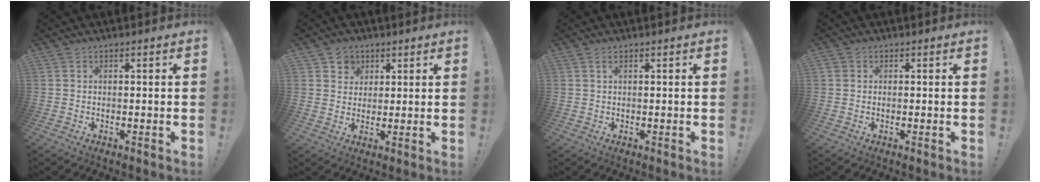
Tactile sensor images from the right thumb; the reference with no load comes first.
{"total": 4.9, "force": [2.2, 4.3, 0.6], "torque": [-0.002, -0.014, 0.040]}
{"total": 0.9, "force": [0.4, 0.0, 0.8], "torque": [-0.017, 0.000, 0.006]}
{"total": 0.8, "force": [0.3, 0.8, 0.1], "torque": [-0.001, 0.002, 0.005]}